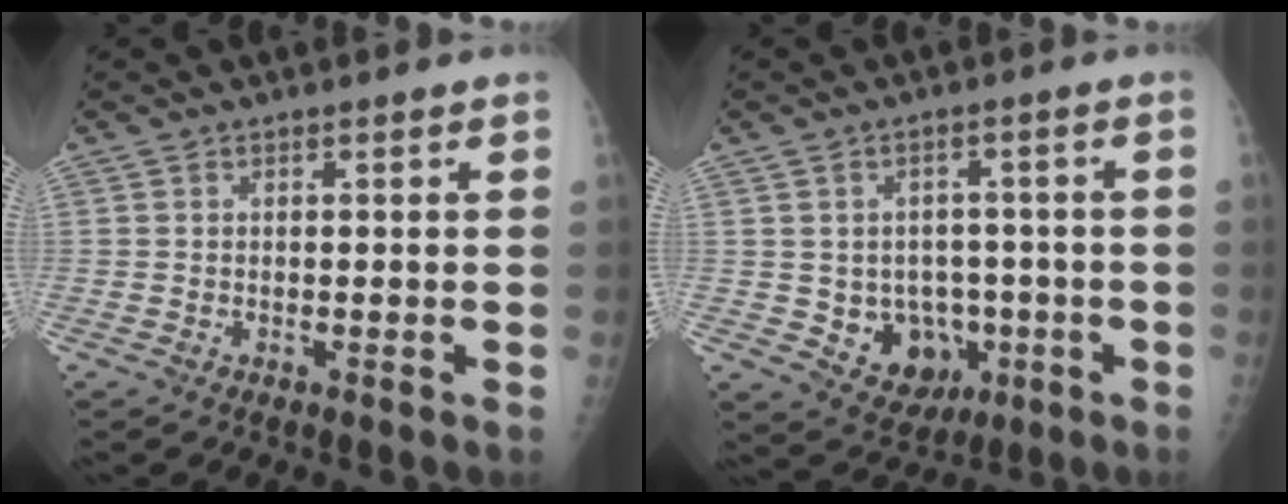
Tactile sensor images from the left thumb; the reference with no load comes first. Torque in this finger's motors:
{"motor_torque": [-0.33, 0.42, 0.18, -0.09, 0.00]}